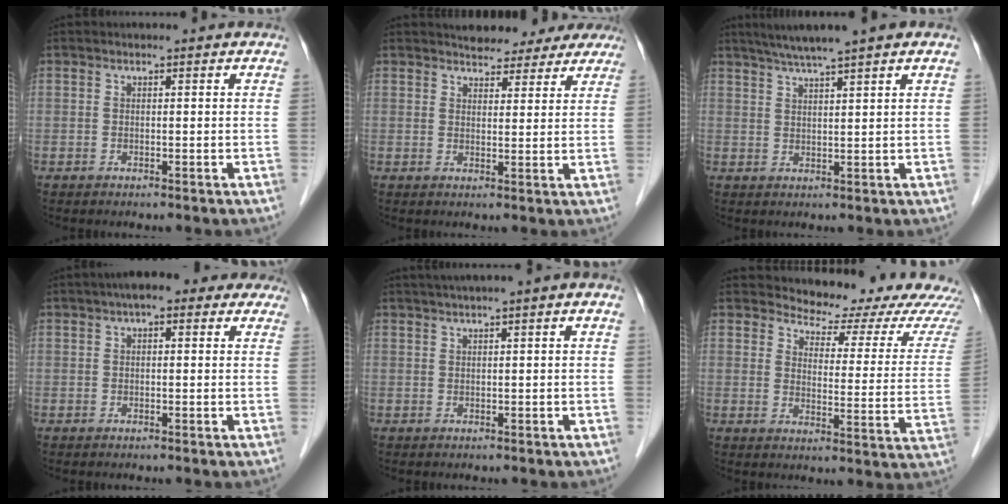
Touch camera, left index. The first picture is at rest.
{"total": 9.4, "force": [8.3, 3.5, 2.6], "torque": [-0.015, 0.012, 0.090]}
{"total": 6.5, "force": [5.1, -0.7, 4.0], "torque": [-0.070, 0.021, 0.084]}
{"total": 5.9, "force": [3.2, 2.7, 4.2], "torque": [-0.051, 0.039, 0.033]}
{"total": 3.4, "force": [1.5, 0.0, 3.1], "torque": [-0.054, 0.016, 0.025]}
{"total": 13.0, "force": [12.2, 3.0, 3.5], "torque": [-0.026, -0.035, 0.126]}